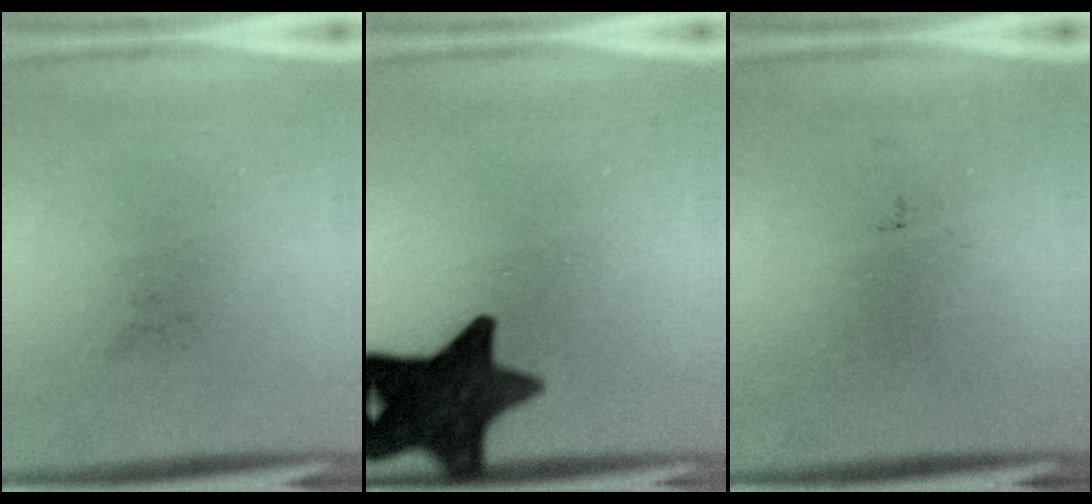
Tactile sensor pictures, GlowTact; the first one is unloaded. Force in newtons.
{"total": 14.3}
{"total": 0.0}